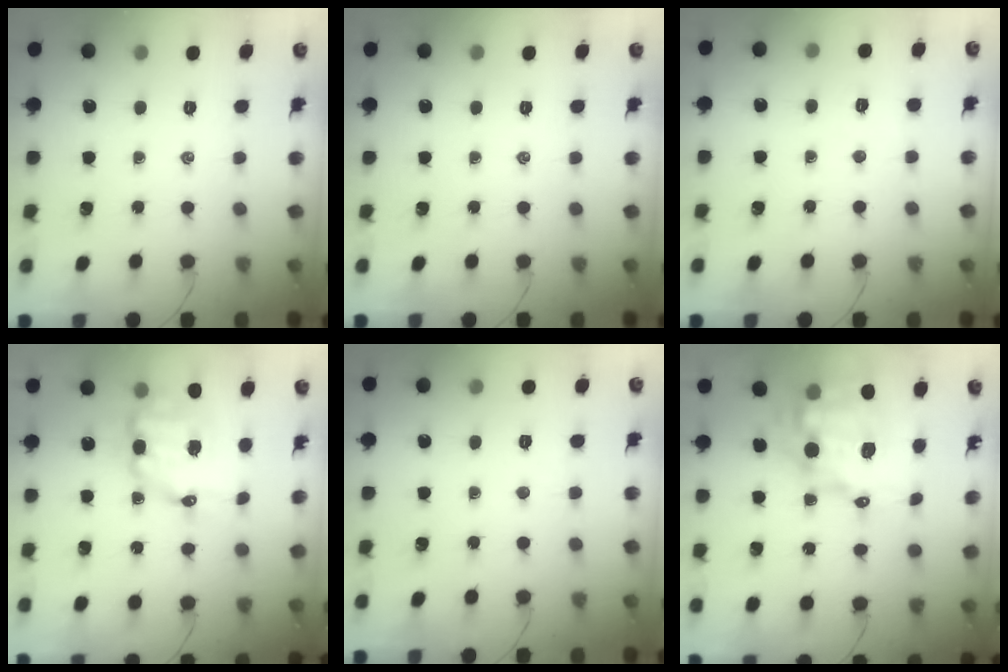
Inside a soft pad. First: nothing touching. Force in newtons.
{"total": 0.0}
{"total": 2.3, "press": 2.2, "slide": 0.7}
{"total": 10.7, "press": 10.5, "slide": 2.0}
{"total": 2.5, "press": 2.4, "slide": 0.7}
{"total": 14.1, "press": 13.8, "slide": 3.1}